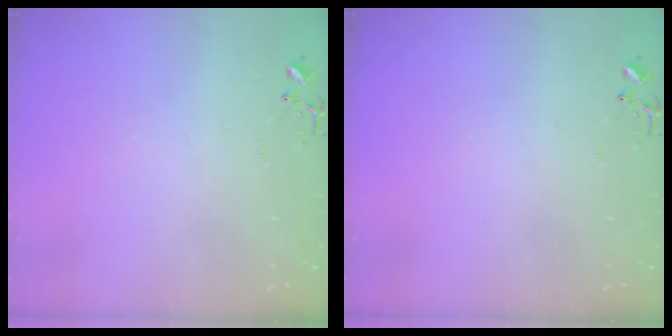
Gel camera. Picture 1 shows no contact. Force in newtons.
{"total": 0.0}